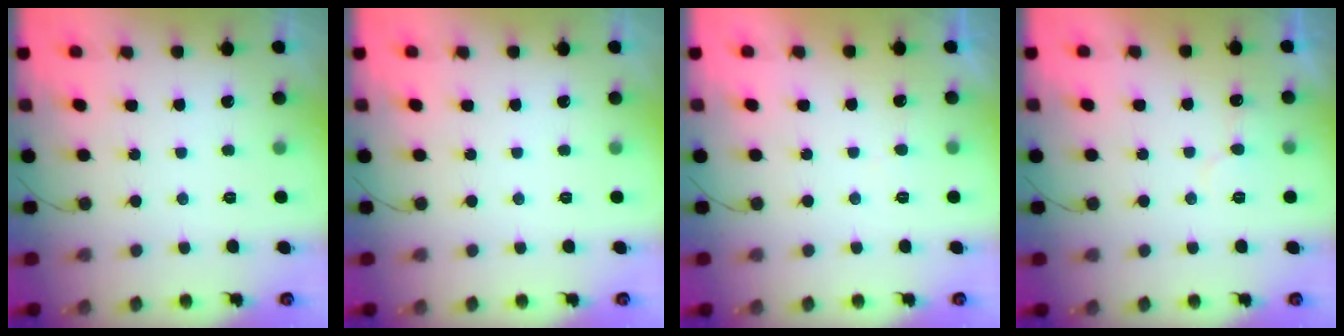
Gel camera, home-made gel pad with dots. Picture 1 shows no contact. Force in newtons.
{"total": 0.0}
{"total": 4.1, "press": 4.1, "slide": 0.3}
{"total": 7.2, "press": 7.2, "slide": 0.3}